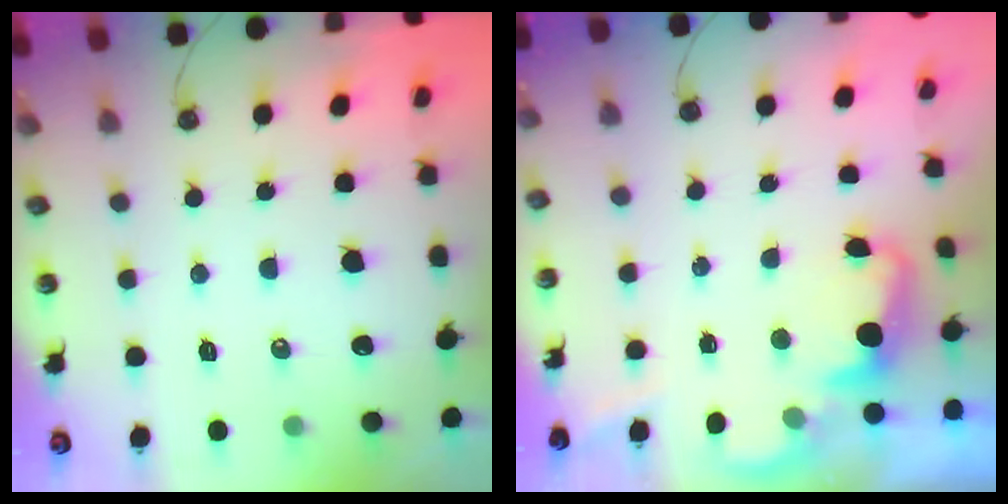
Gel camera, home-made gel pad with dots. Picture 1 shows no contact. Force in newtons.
{"total": 2.1, "press": 2.1, "slide": 0.5}